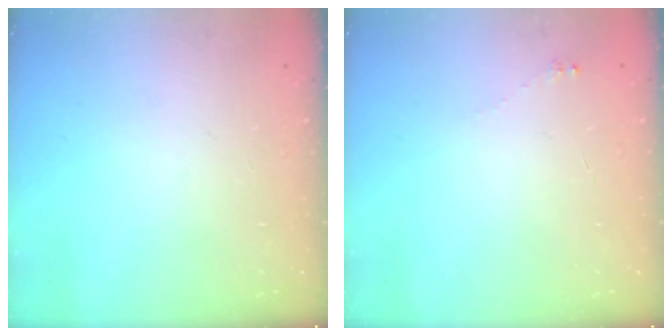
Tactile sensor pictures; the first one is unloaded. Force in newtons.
{"total": 1.7, "press": 1.6, "slide": 0.2}